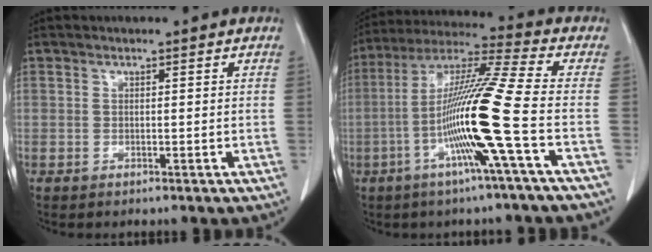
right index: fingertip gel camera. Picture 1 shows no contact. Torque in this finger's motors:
{"motor_torque": [2.14, 0.00, 1.05, 0.21]}